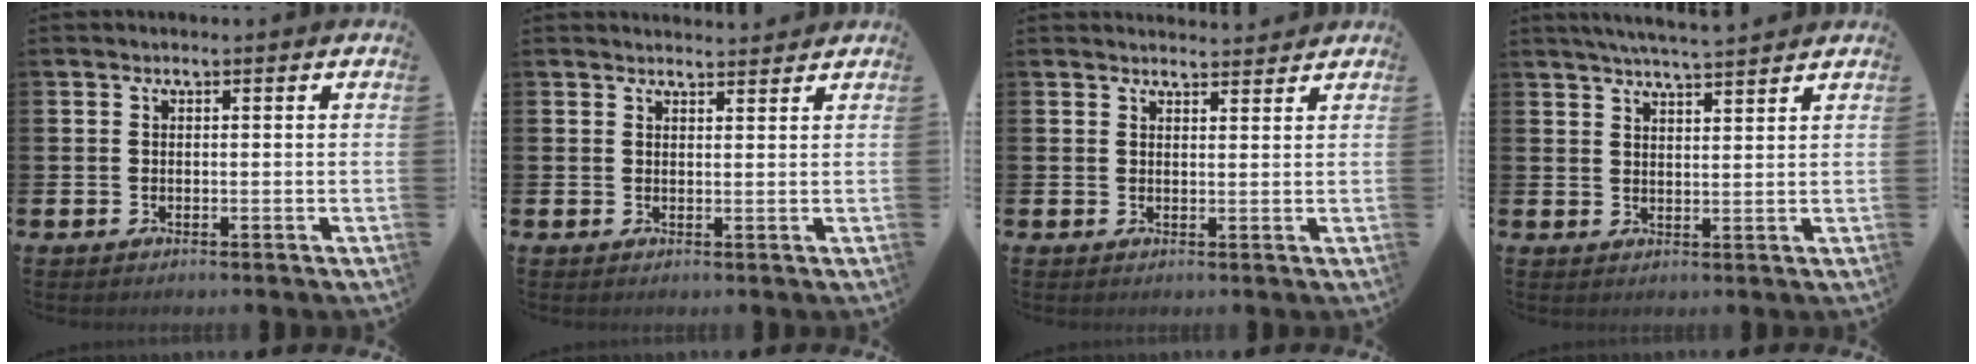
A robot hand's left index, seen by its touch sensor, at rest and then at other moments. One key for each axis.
{"total": 2.0, "fx": 2.0, "fy": 0.1, "fz": -0.1, "tx": 0.011, "ty": -0.014, "tz": 0.033}
{"total": 2.3, "fx": 2.3, "fy": 0.2, "fz": -0.1, "tx": 0.010, "ty": -0.017, "tz": 0.039}
{"total": 4.9, "fx": 4.7, "fy": -0.2, "fz": 1.1, "tx": -0.020, "ty": -0.023, "tz": 0.082}